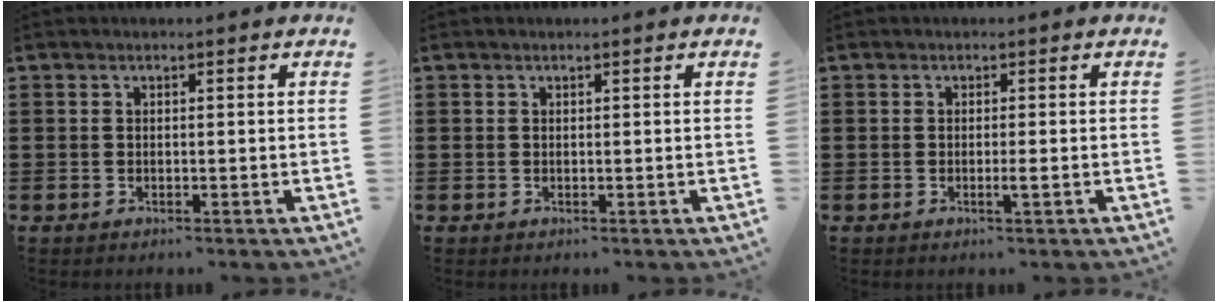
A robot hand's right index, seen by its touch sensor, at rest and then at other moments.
{"total": 0.0}
{"total": 1.3, "force": [-0.4, 0.0, 1.2], "torque": [-0.021, -0.003, -0.007]}